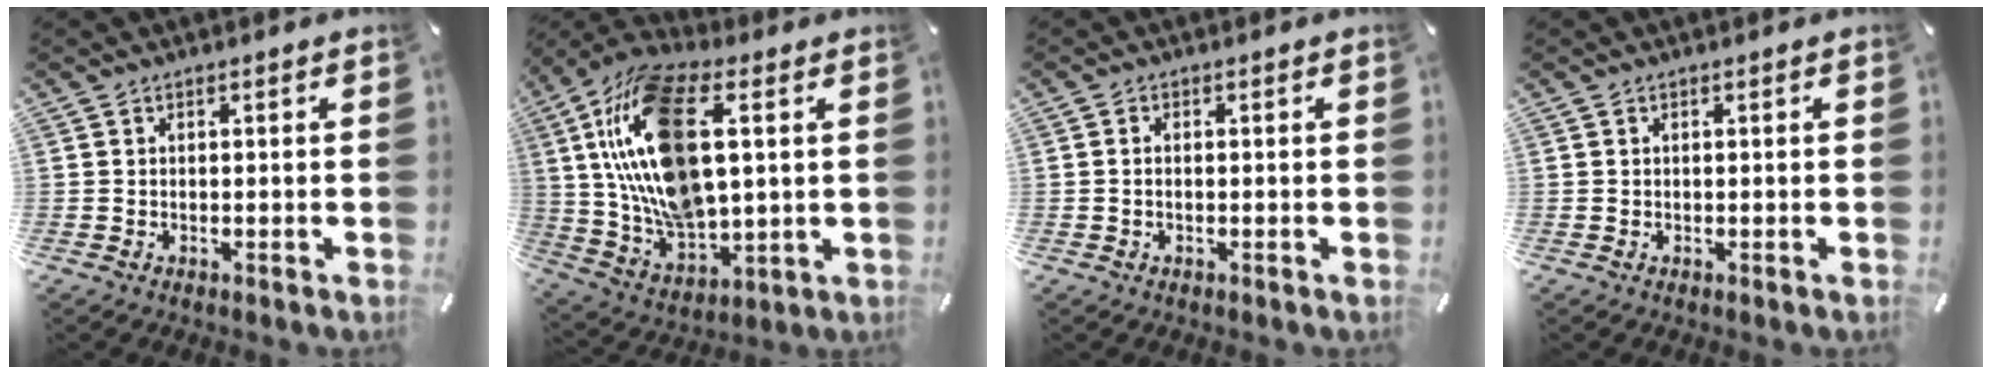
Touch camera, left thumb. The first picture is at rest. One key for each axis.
{"total": 20.6, "fx": 5.3, "fy": 11.0, "fz": 16.6, "tx": -0.370, "ty": -0.005, "tz": 0.089}
{"total": 1.1, "fx": -0.2, "fy": 0.6, "fz": 1.0, "tx": -0.020, "ty": 0.001, "tz": -0.004}
{"total": 0.0}